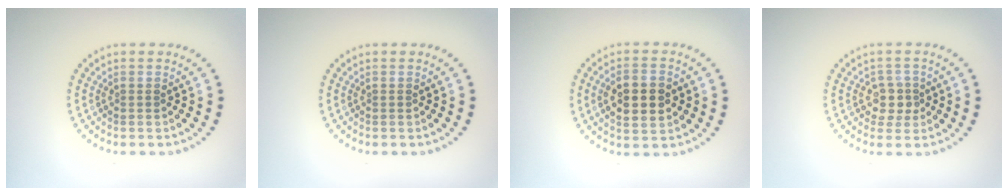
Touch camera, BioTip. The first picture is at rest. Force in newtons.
{"total": 0.0}
{"total": 4.9, "press": 4.9, "slide": 0.3}
{"total": 2.3, "press": 2.0, "slide": 1.1}